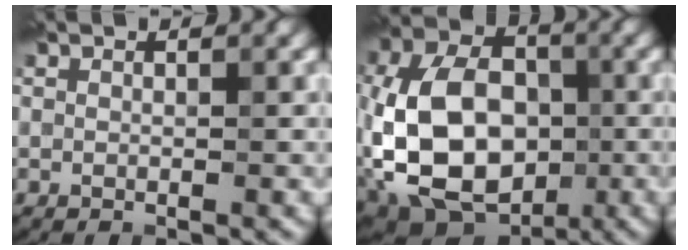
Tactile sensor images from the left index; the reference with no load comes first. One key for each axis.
{"total": 14.1, "fx": -2.9, "fy": 9.6, "fz": 9.9, "tx": -0.195, "ty": -0.003, "tz": -0.050}